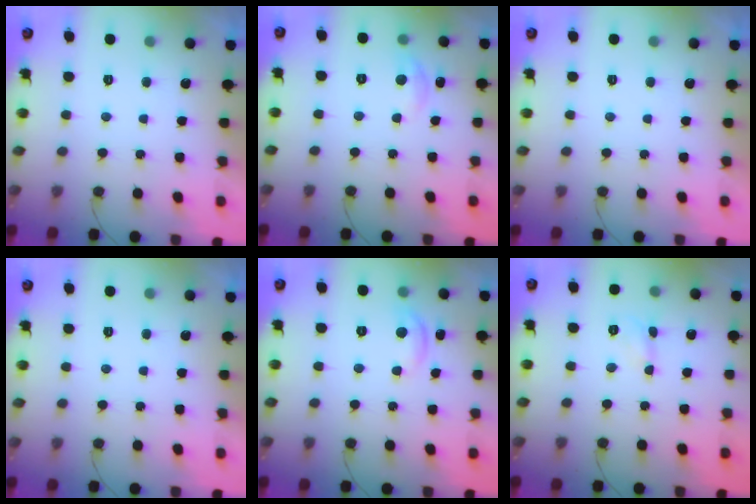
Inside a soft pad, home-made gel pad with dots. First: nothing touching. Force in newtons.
{"total": 3.9, "press": 3.9, "slide": 0.6}
{"total": 0.0}
{"total": 0.0}
{"total": 5.0, "press": 5.0, "slide": 0.2}
{"total": 2.9, "press": 2.9, "slide": 0.4}